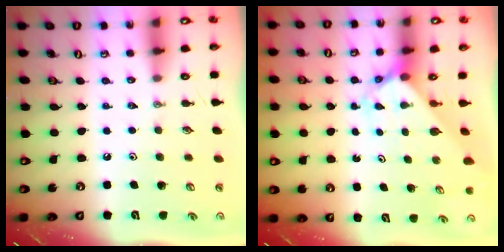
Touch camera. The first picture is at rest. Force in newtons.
{"total": 2.4, "press": 2.4, "slide": 0.2}